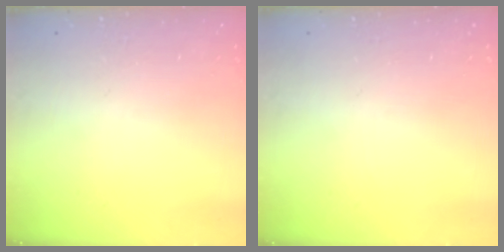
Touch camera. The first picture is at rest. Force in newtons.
{"total": 0.0}